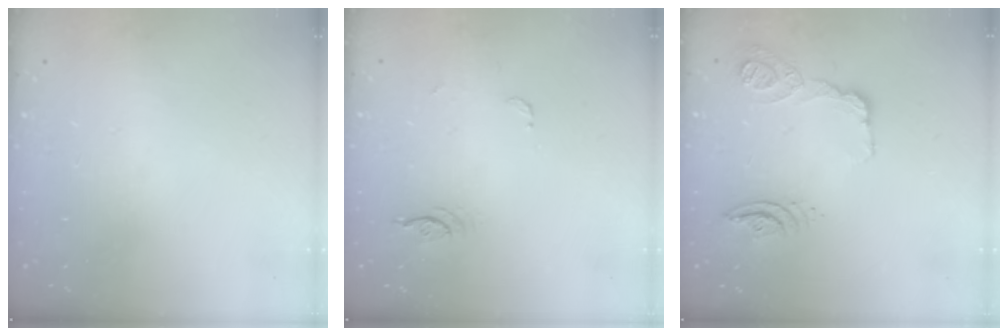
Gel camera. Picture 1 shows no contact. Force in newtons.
{"total": 3.9, "press": 3.5, "slide": 1.7}
{"total": 21.3, "press": 16.2, "slide": 13.8}